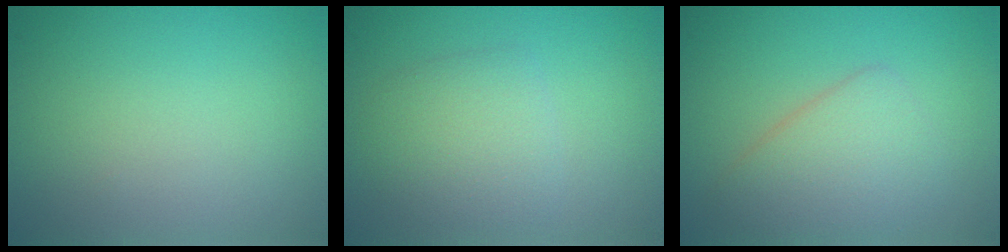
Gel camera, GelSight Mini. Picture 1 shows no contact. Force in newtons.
{"total": 2.9, "press": 2.9, "slide": 0.0}
{"total": 3.4, "press": 3.4, "slide": 0.0}